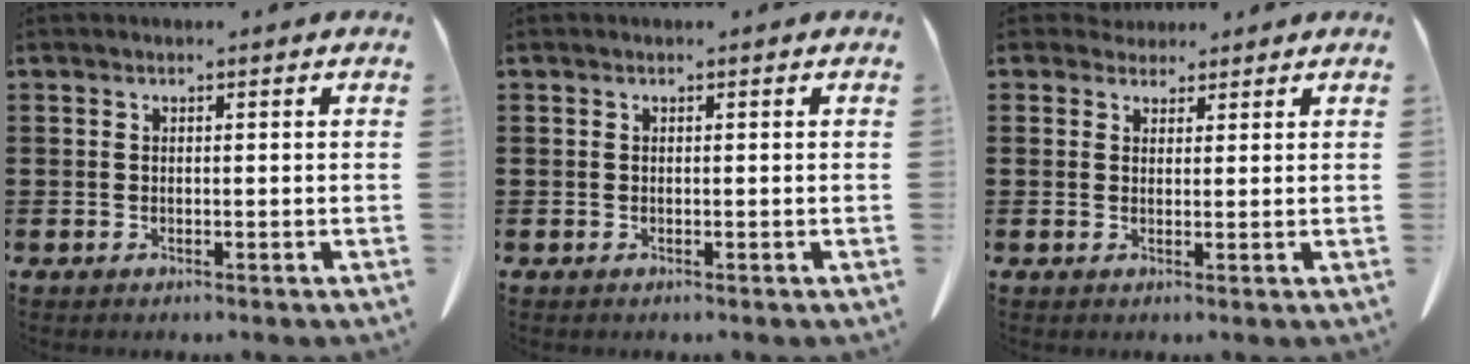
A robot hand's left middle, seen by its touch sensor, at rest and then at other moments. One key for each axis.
{"total": 0.0}
{"total": 2.4, "fx": 2.1, "fy": 1.2, "fz": 0.3, "tx": -0.005, "ty": 0.003, "tz": 0.038}